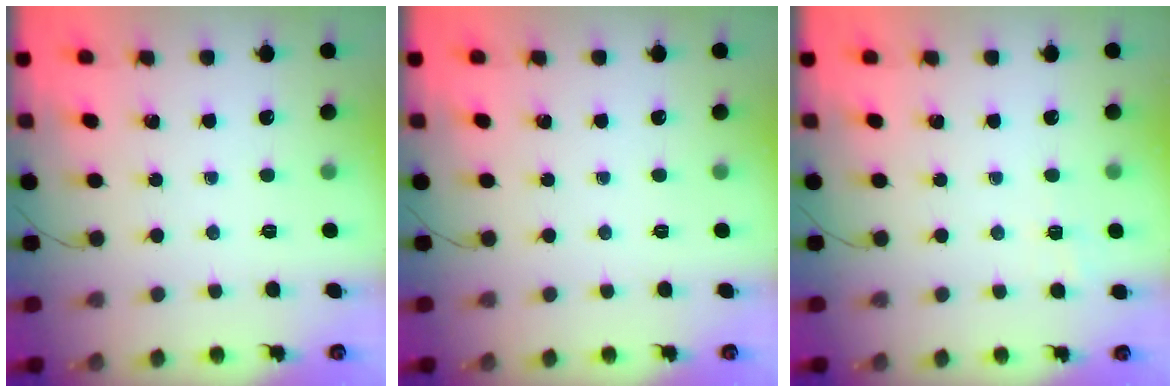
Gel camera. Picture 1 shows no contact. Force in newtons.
{"total": 0.0}
{"total": 1.5, "press": 0.2, "slide": 1.5}